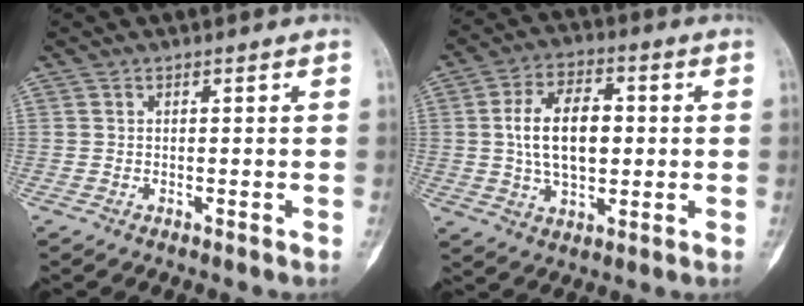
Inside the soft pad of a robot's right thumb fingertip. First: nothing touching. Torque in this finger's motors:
{"motor_torque": [0.63, 2.77, 0.82, -0.71, 0.41]}